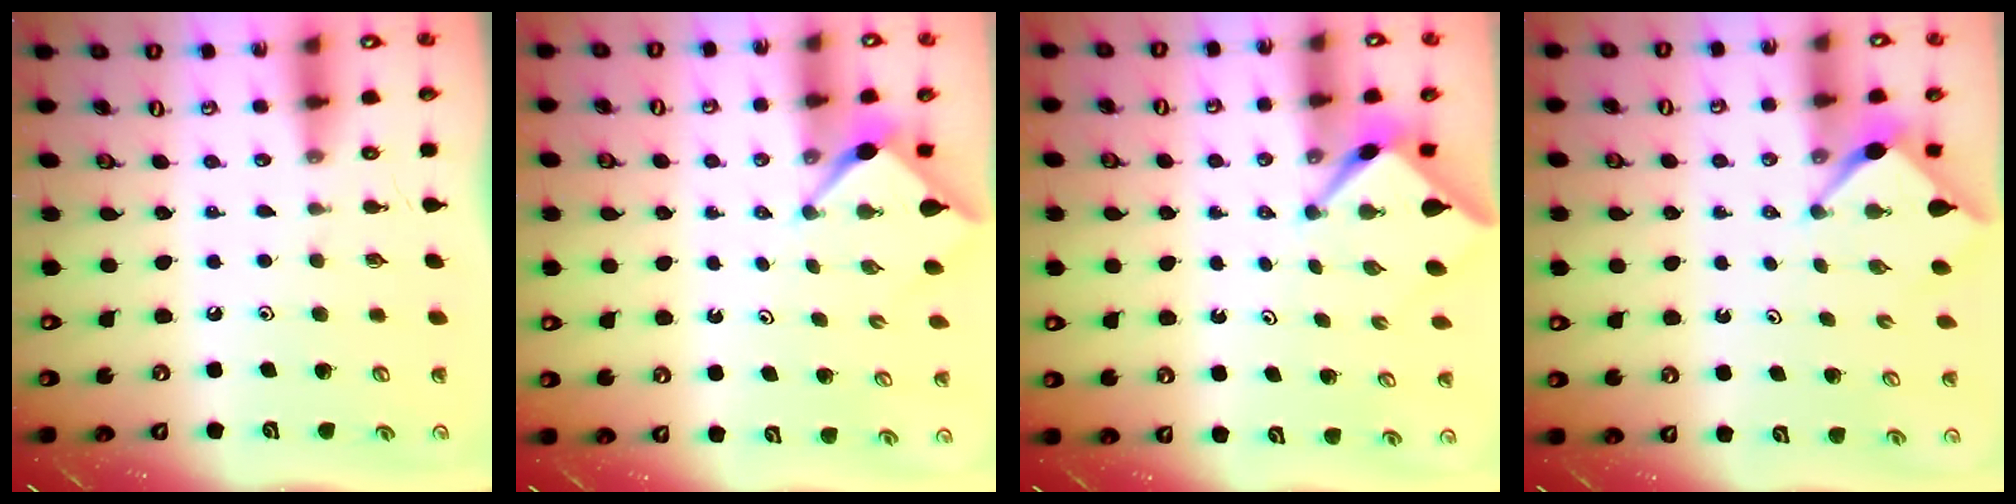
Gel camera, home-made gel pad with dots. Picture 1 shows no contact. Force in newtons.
{"total": 2.5, "press": 2.5, "slide": 0.3}
{"total": 2.5, "press": 2.5, "slide": 0.3}
{"total": 3.4, "press": 3.4, "slide": 0.4}